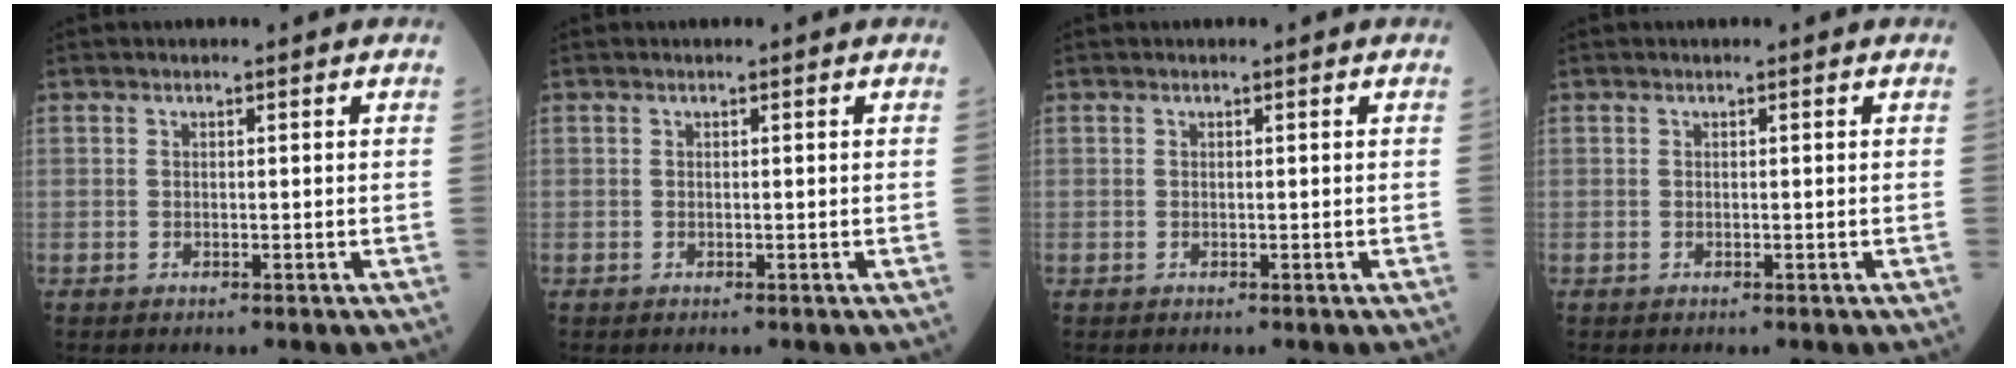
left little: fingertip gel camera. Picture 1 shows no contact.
{"total": 0.0}
{"total": 0.0}
{"total": 0.0}